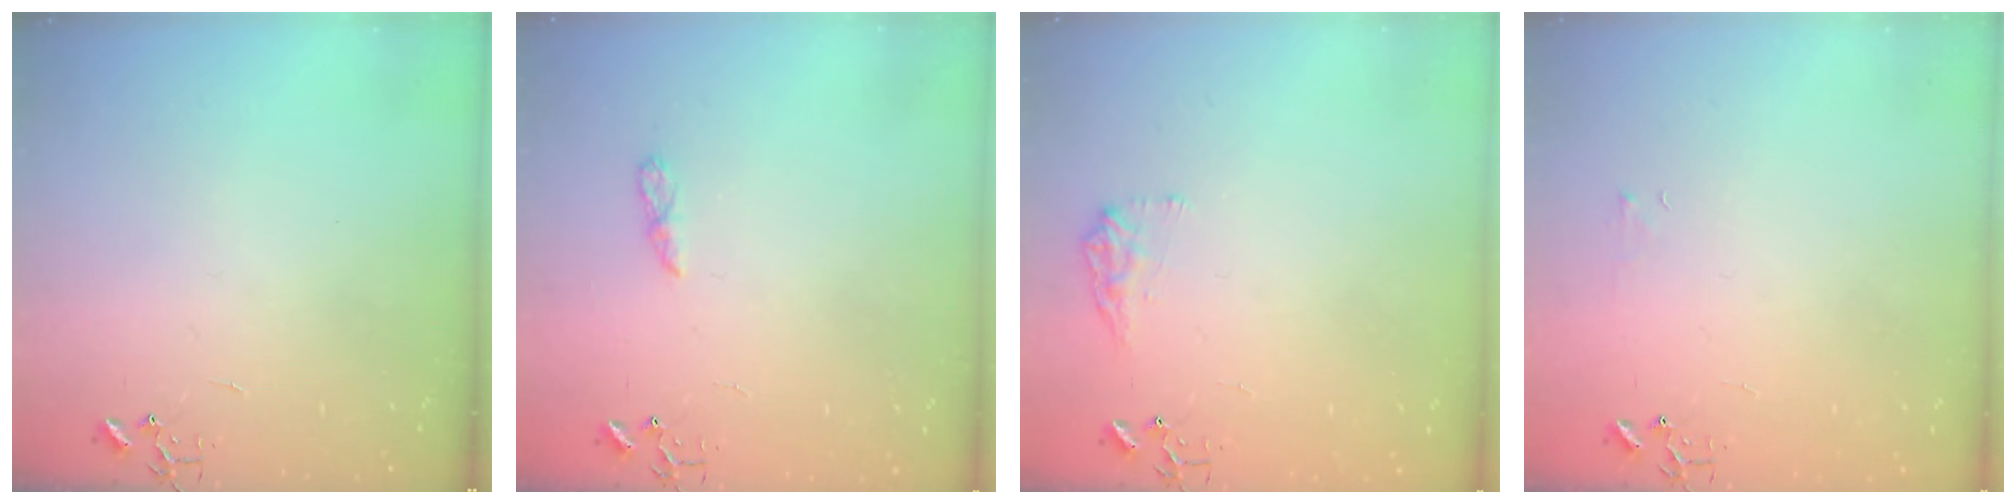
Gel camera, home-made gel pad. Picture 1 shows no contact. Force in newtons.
{"total": 5.4, "press": 5.4, "slide": 0.6}
{"total": 8.9, "press": 8.9, "slide": 0.4}
{"total": 3.4, "press": 3.4, "slide": 0.5}